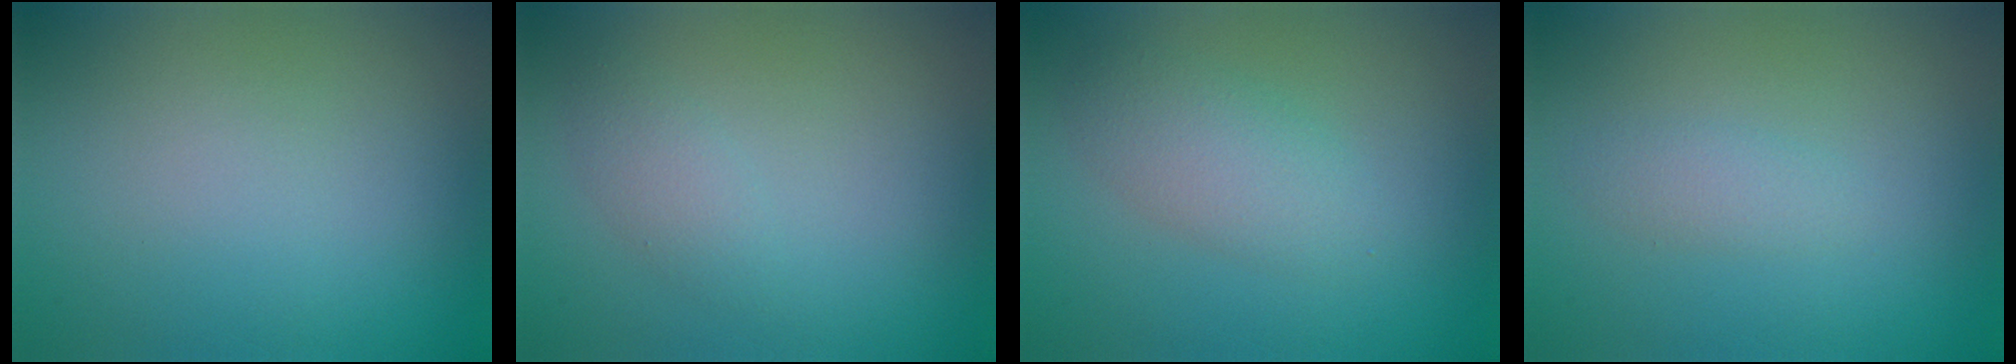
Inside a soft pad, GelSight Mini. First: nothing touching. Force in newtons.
{"total": 1.5, "press": 1.5, "slide": 0.1}
{"total": 2.9, "press": 2.9, "slide": 0.0}
{"total": 1.3, "press": 1.3, "slide": 0.1}